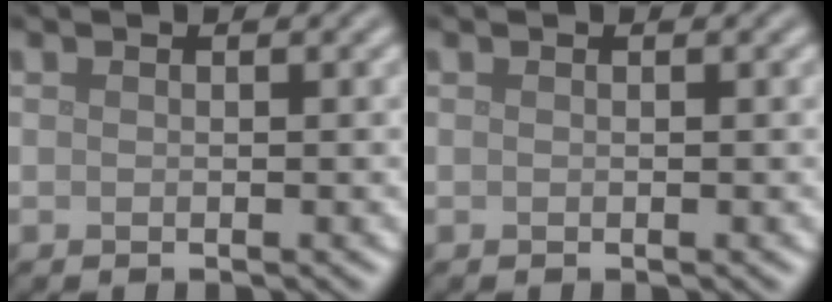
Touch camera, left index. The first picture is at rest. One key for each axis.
{"total": 0.0}